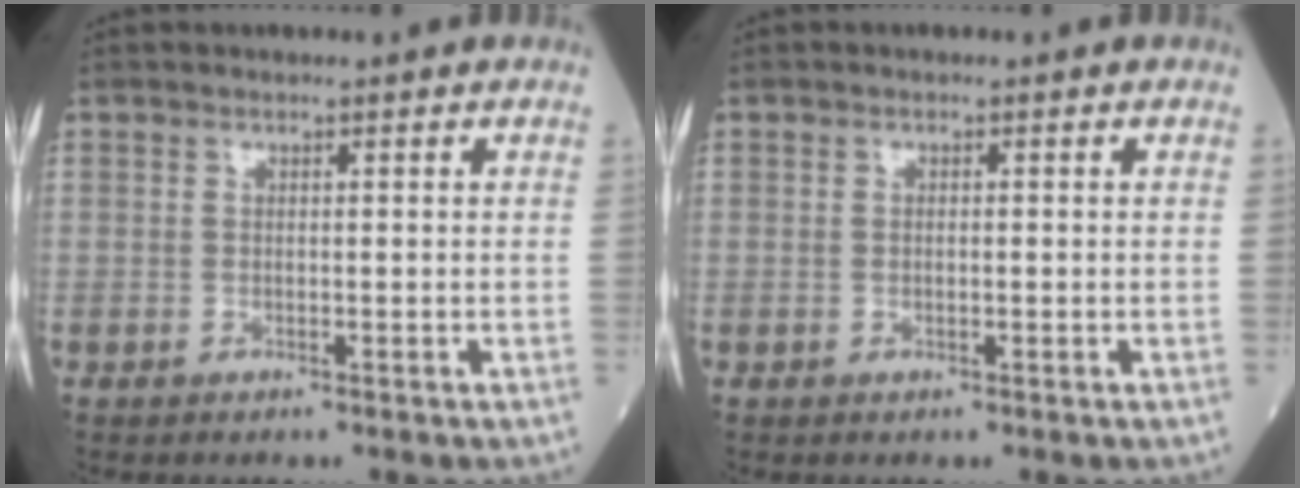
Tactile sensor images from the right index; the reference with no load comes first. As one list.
[{"total": 0.7, "force": [-0.1, 0.3, 0.7], "torque": [-0.014, -0.001, -0.001]}]